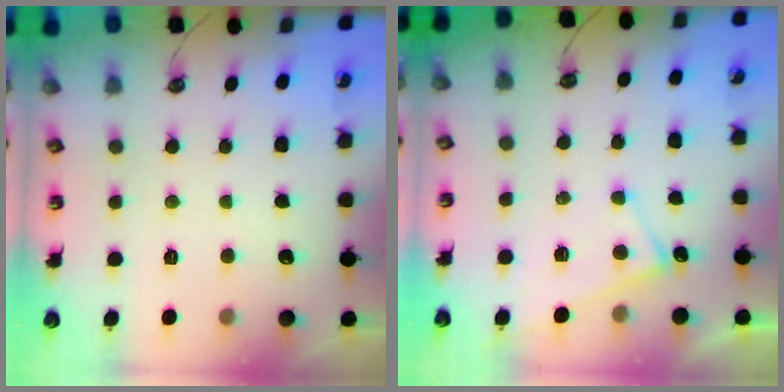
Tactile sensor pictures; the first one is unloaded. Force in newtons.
{"total": 3.9, "press": 3.9, "slide": 0.2}